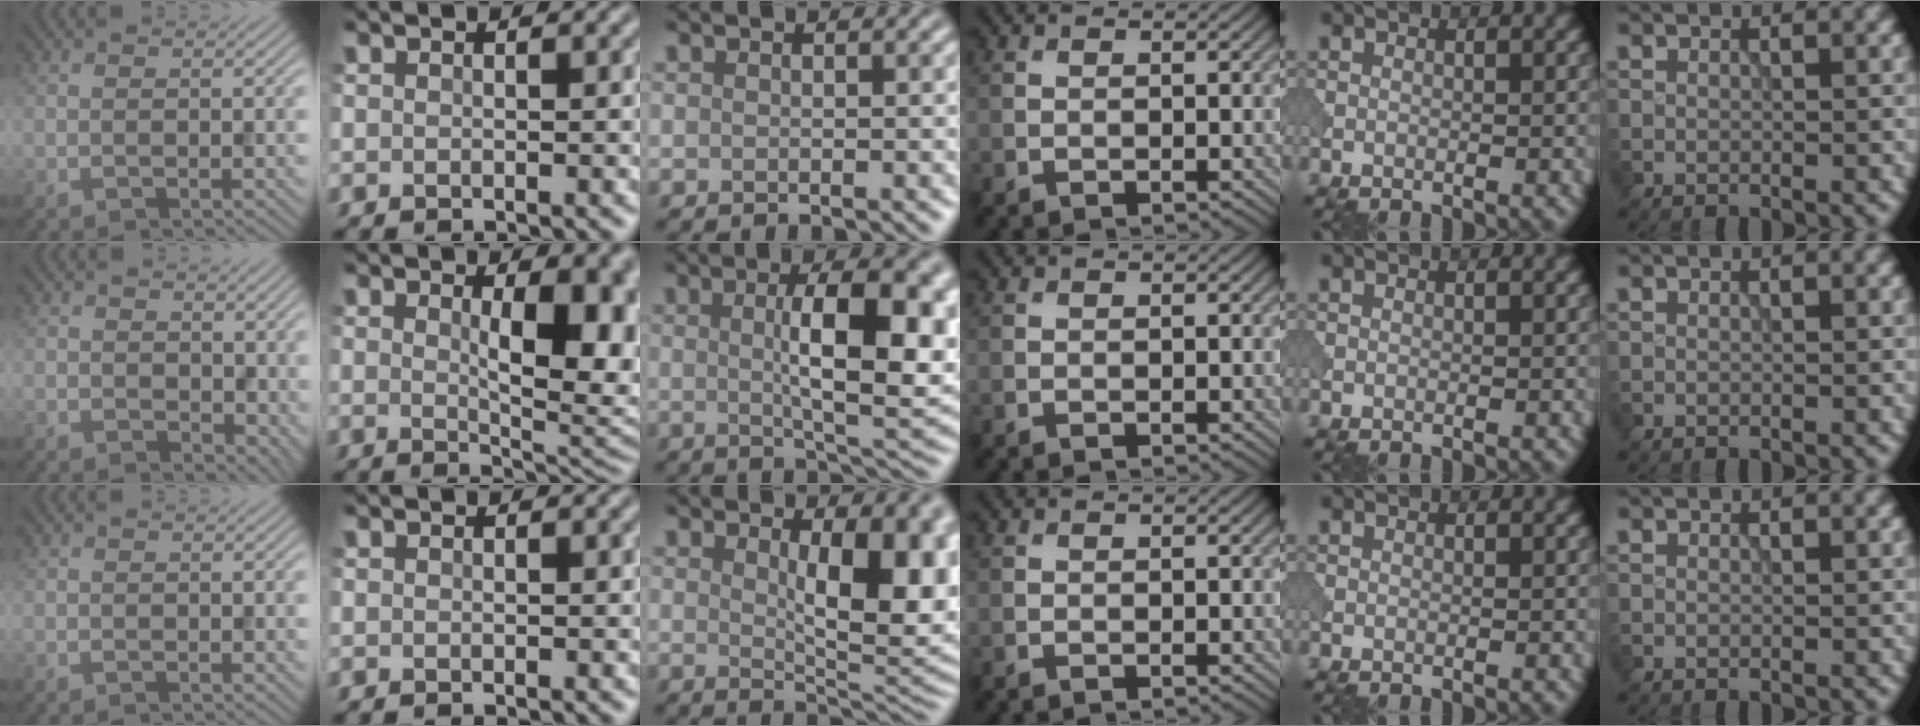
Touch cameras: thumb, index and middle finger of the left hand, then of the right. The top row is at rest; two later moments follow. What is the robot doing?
{"motion": "pour", "object": "beaker"}